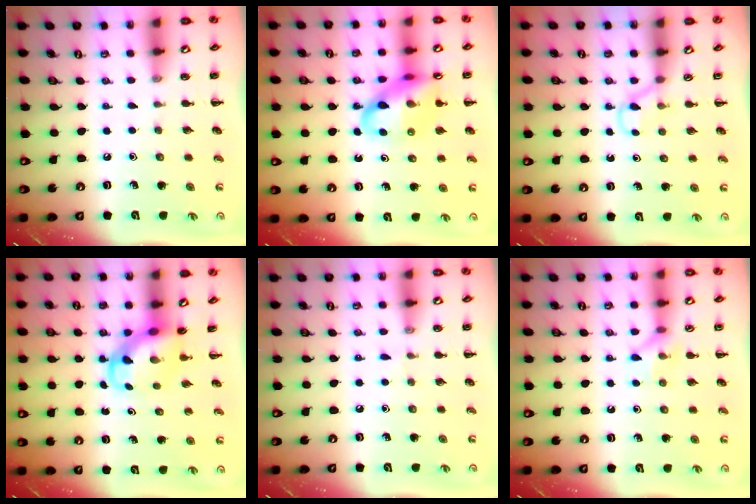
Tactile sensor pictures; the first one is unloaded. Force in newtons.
{"total": 15.2, "press": 14.9, "slide": 2.8}
{"total": 3.7, "press": 3.4, "slide": 1.4}
{"total": 4.2, "press": 4.1, "slide": 0.8}
{"total": 3.2, "press": 3.1, "slide": 1.0}
{"total": 6.5, "press": 6.5, "slide": 0.3}